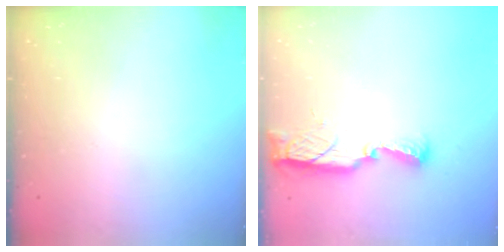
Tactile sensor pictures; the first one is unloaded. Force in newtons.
{"total": 11.7, "press": 10.4, "slide": 5.3}